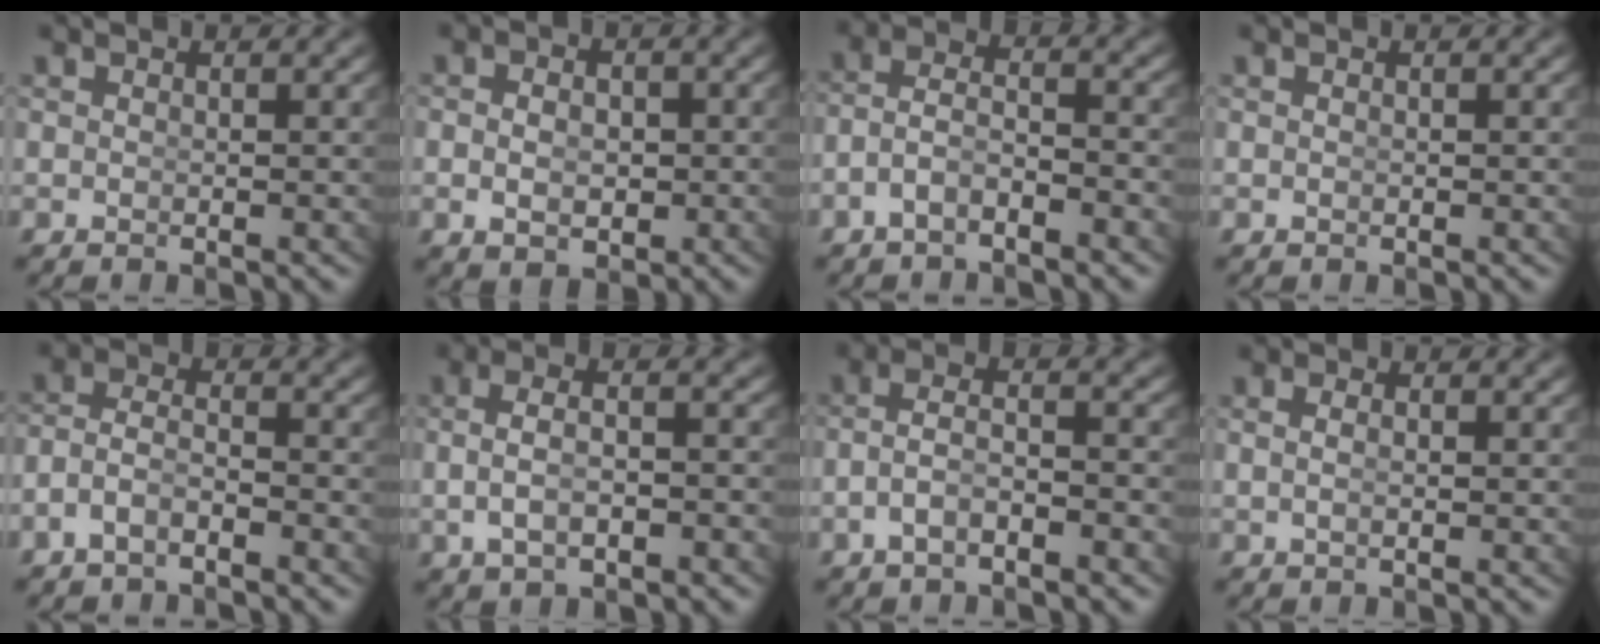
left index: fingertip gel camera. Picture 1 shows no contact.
{"total": 2.8, "force": [-1.0, 1.8, 1.9], "torque": [-0.025, -0.015, -0.005]}
{"total": 3.5, "force": [-2.0, 1.9, 2.1], "torque": [-0.049, -0.016, -0.032]}
{"total": 0.0}
{"total": 3.7, "force": [-2.2, 2.4, 1.8], "torque": [-0.047, -0.019, -0.035]}
{"total": 3.6, "force": [-0.9, 1.9, 3.0], "torque": [-0.058, -0.004, -0.008]}
{"total": 3.1, "force": [-1.6, 1.1, 2.4], "torque": [-0.050, -0.010, -0.025]}
{"total": 1.0, "force": [-0.1, 0.0, 1.0], "torque": [-0.020, -0.009, 0.004]}